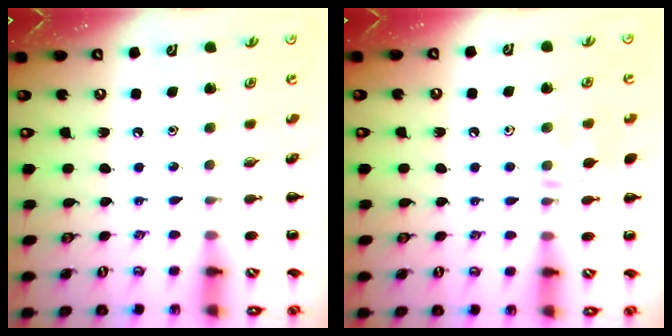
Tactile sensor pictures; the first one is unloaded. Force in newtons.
{"total": 8.6, "press": 8.6, "slide": 1.0}